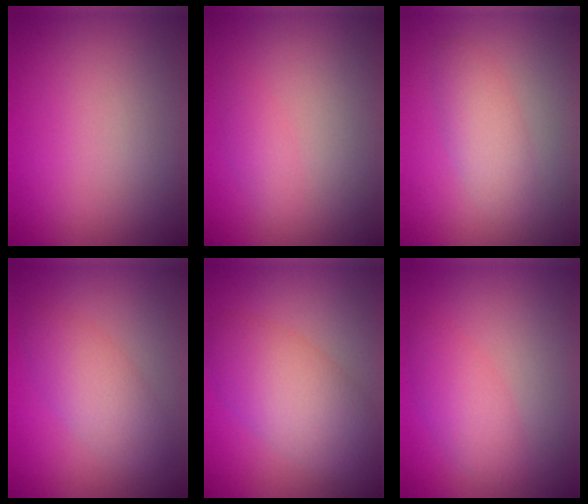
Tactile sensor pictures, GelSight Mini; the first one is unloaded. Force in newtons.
{"total": 1.0, "press": 1.0, "slide": 0.0}
{"total": 2.5, "press": 2.5, "slide": 0.1}
{"total": 3.4, "press": 3.4, "slide": 0.1}
{"total": 5.8, "press": 5.8, "slide": 0.2}
{"total": 2.7, "press": 2.7, "slide": 0.0}